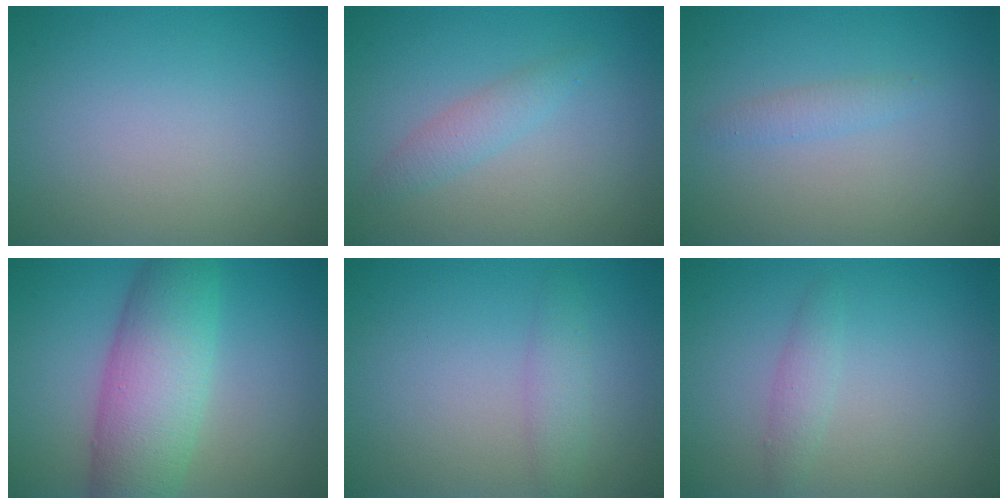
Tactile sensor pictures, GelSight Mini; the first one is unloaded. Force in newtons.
{"total": 1.8, "press": 1.8, "slide": 0.1}
{"total": 1.2, "press": 1.2, "slide": 0.0}
{"total": 8.1, "press": 8.1, "slide": 0.1}
{"total": 1.8, "press": 1.8, "slide": 0.1}
{"total": 1.4, "press": 1.4, "slide": 0.0}